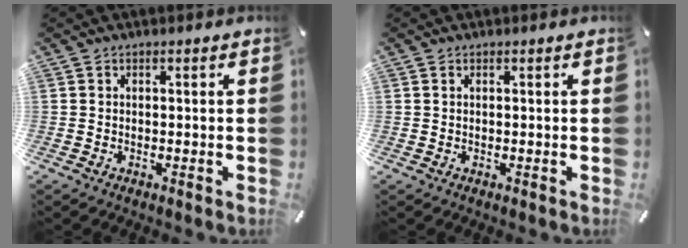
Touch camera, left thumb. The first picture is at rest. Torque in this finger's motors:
{"motor_torque": [0.16, -0.11, -0.14, 0.11, -0.02]}